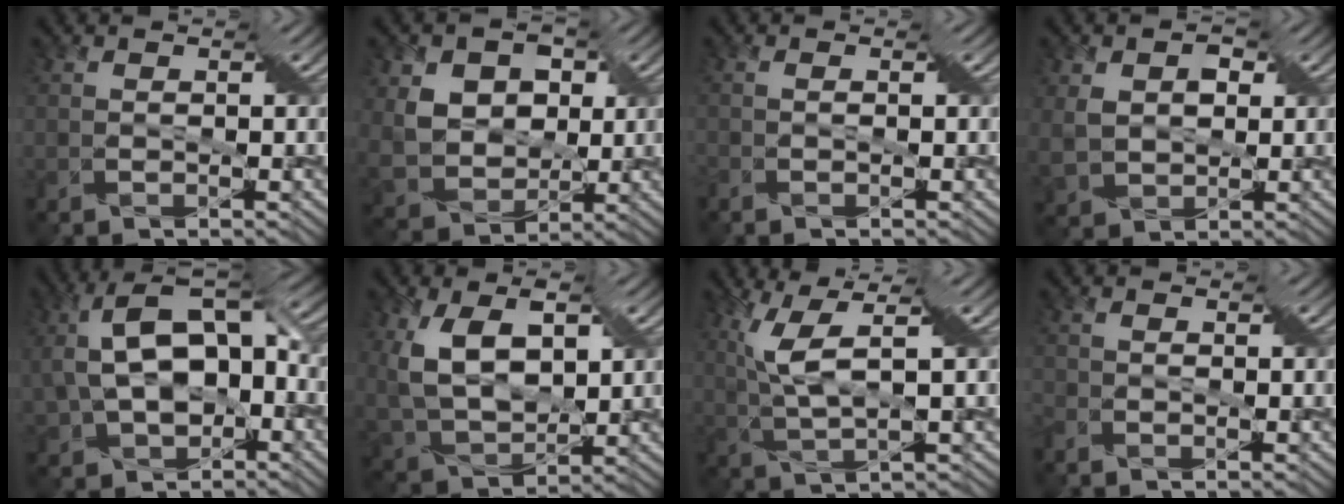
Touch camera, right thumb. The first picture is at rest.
{"total": 8.3, "force": [2.8, 6.6, 4.3], "torque": [-0.112, 0.011, 0.045]}
{"total": 1.2, "force": [-0.8, 0.3, 0.8], "torque": [-0.009, 0.002, -0.014]}
{"total": 5.3, "force": [1.9, 3.7, 3.2], "torque": [-0.093, 0.006, 0.039]}
{"total": 12.3, "force": [-0.4, 6.8, 10.2], "torque": [-0.206, 0.004, -0.006]}
{"total": 10.3, "force": [3.4, 5.8, 7.8], "torque": [-0.183, -0.002, 0.062]}
{"total": 5.5, "force": [2.4, 0.3, 5.0], "torque": [-0.129, 0.009, 0.050]}
{"total": 2.3, "force": [-1.7, 0.8, 1.3], "torque": [-0.023, -0.004, -0.036]}